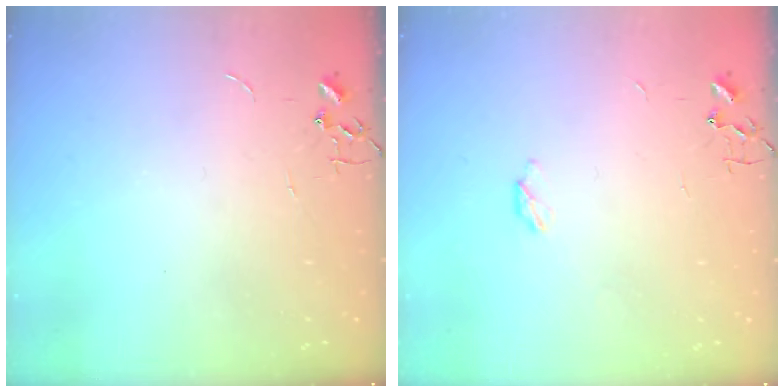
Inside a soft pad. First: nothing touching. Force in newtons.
{"total": 2.8, "press": 2.7, "slide": 0.5}